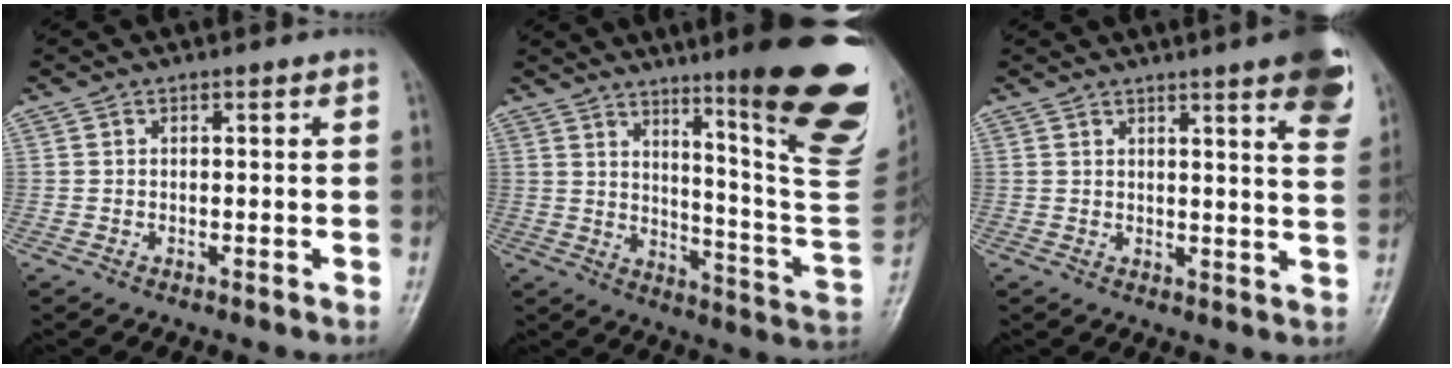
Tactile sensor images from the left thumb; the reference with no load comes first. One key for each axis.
{"total": 25.8, "fx": 13.4, "fy": 3.9, "fz": 21.6, "tx": -0.230, "ty": -0.071, "tz": 0.195}
{"total": 12.0, "fx": 7.2, "fy": 1.8, "fz": 9.4, "tx": -0.097, "ty": -0.028, "tz": 0.075}